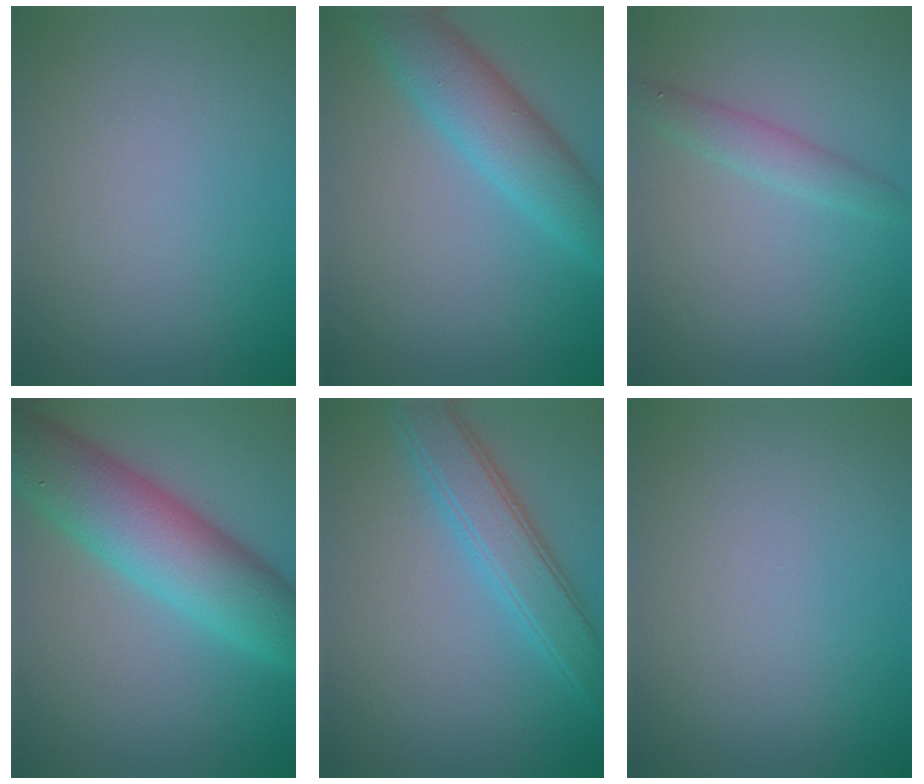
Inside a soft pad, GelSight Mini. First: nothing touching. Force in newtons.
{"total": 5.7, "press": 5.7, "slide": 0.1}
{"total": 2.1, "press": 2.1, "slide": 0.1}
{"total": 9.7, "press": 9.7, "slide": 0.2}
{"total": 4.6, "press": 4.6, "slide": 0.2}
{"total": 0.0}